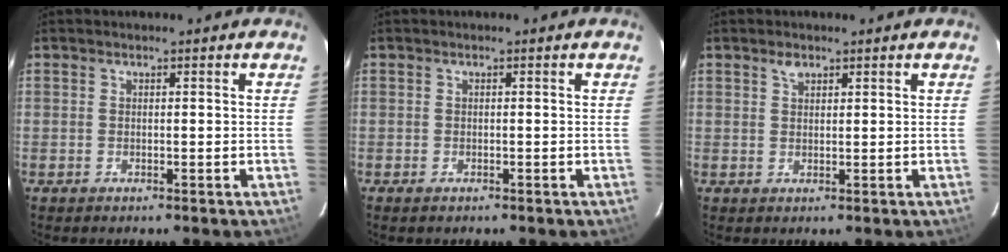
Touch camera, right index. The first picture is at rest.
{"total": 0.9, "force": [-0.7, 0.5, 0.4], "torque": [-0.008, -0.004, -0.013]}
{"total": 1.6, "force": [1.1, 0.9, 0.8], "torque": [-0.013, 0.004, 0.020]}